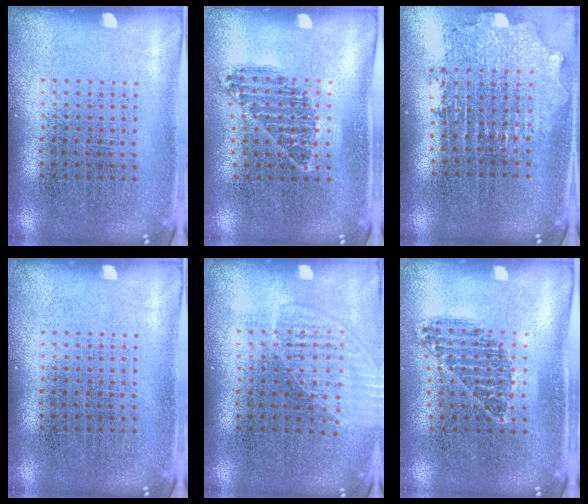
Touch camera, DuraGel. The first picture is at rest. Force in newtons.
{"total": 1.0, "press": 0.8, "slide": 0.5}
{"total": 2.1, "press": 1.6, "slide": 1.3}
{"total": 0.0}
{"total": 1.4, "press": 1.4, "slide": 0.2}
{"total": 1.0, "press": 0.8, "slide": 0.5}